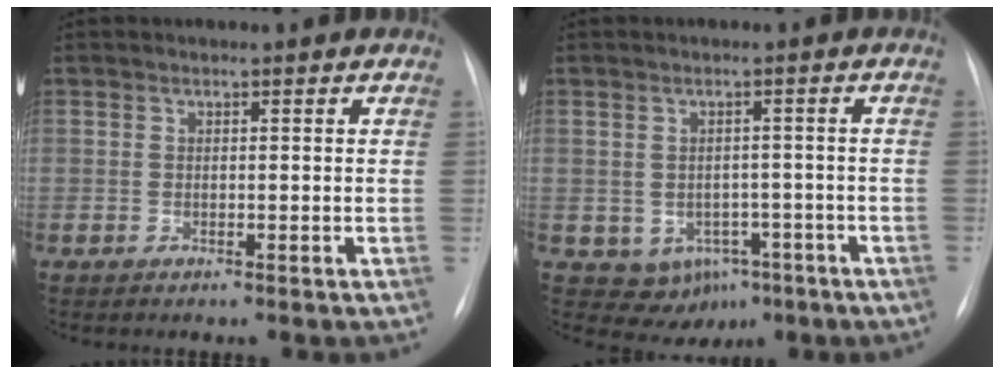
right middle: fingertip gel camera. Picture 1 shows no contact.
{"total": 6.6, "force": [-3.0, 5.3, 2.6], "torque": [-0.034, 0.014, -0.025]}